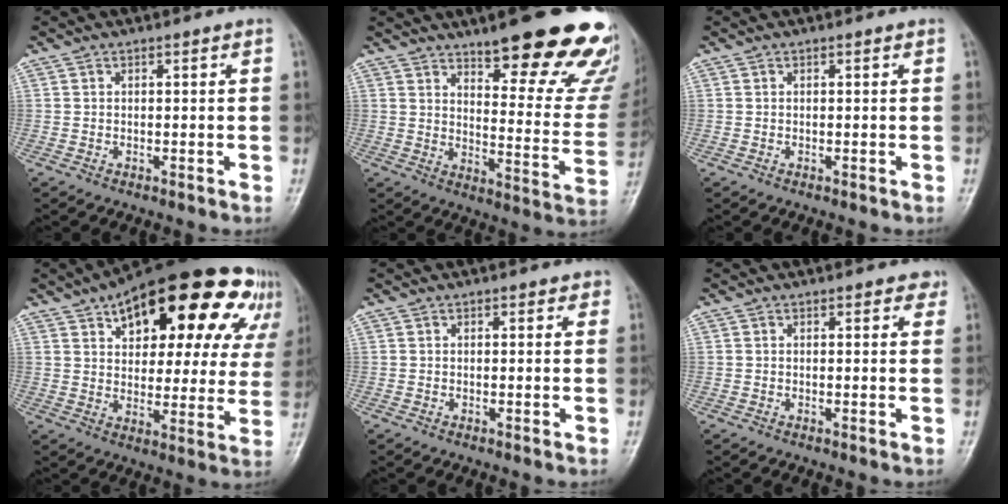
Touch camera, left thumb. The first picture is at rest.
{"total": 24.9, "force": [17.1, 6.8, 16.9], "torque": [-0.174, -0.091, 0.220]}
{"total": 0.0}
{"total": 27.6, "force": [14.1, 13.0, 19.8], "torque": [-0.237, 0.013, 0.199]}
{"total": 1.2, "force": [0.6, 0.8, 0.7], "torque": [0.006, 0.000, 0.002]}
{"total": 1.8, "force": [1.1, 1.1, 0.9], "torque": [0.010, -0.002, 0.006]}